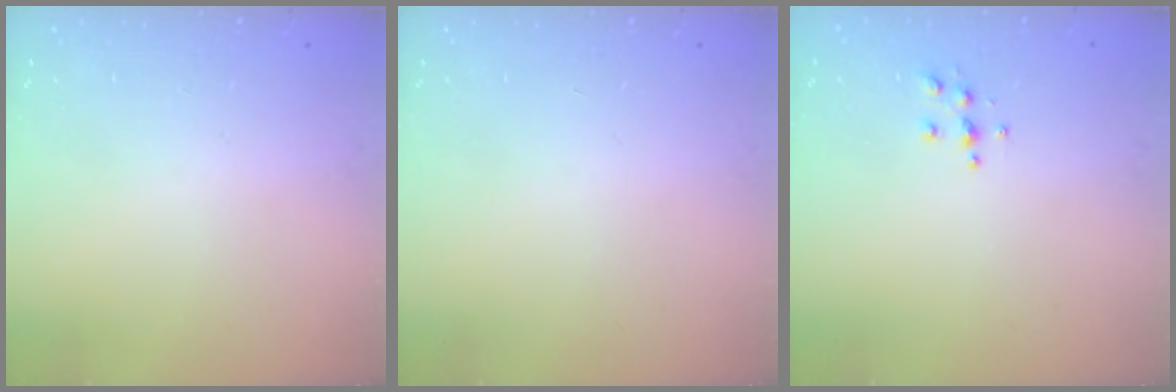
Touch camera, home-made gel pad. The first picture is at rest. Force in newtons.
{"total": 0.0}
{"total": 4.9, "press": 4.9, "slide": 0.5}